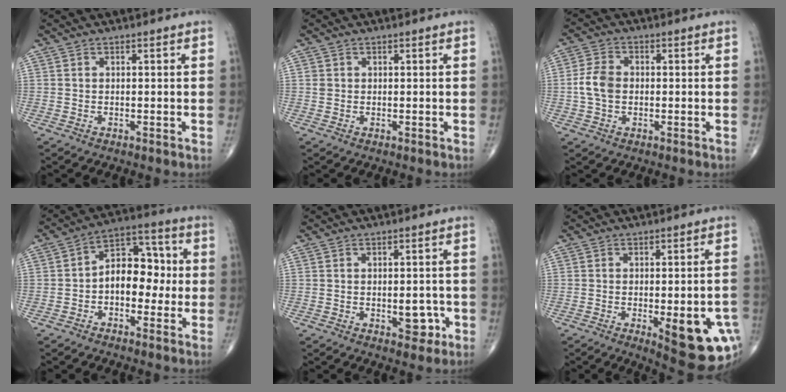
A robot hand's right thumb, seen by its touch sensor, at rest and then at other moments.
{"total": 0.9, "force": [0.1, 0.8, 0.3], "torque": [-0.002, 0.001, 0.004]}
{"total": 5.5, "force": [-0.4, 3.9, 3.9], "torque": [-0.079, 0.012, -0.012]}
{"total": 10.9, "force": [-1.0, 7.2, 8.1], "torque": [-0.083, 0.039, -0.032]}
{"total": 4.7, "force": [-1.4, 2.6, 3.6], "torque": [-0.024, 0.004, -0.013]}
{"total": 15.6, "force": [-4.9, 5.4, 13.8], "torque": [-0.126, 0.010, -0.042]}